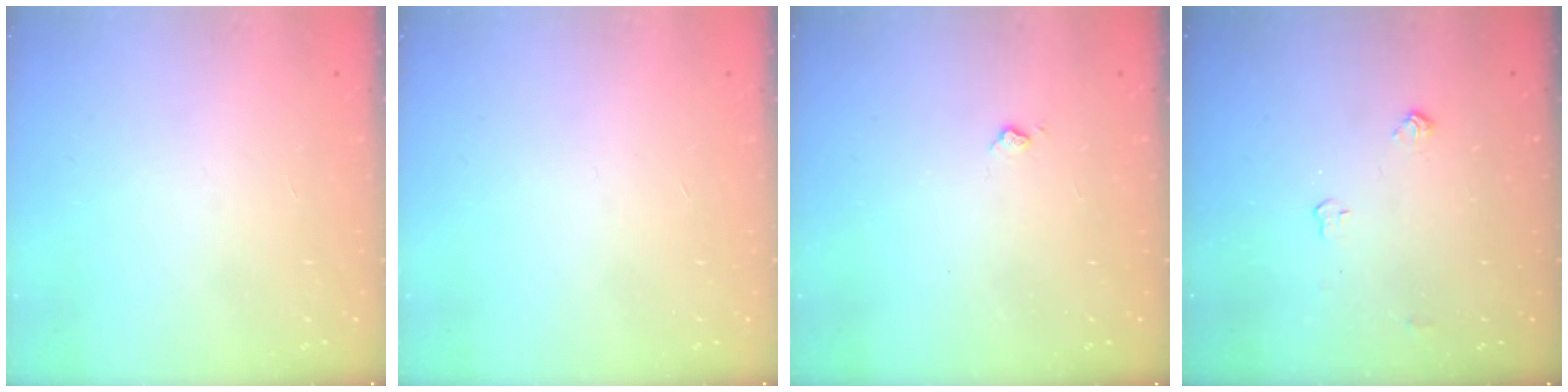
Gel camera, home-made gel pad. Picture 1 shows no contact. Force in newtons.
{"total": 0.0}
{"total": 3.4, "press": 3.4, "slide": 0.6}
{"total": 4.0, "press": 4.0, "slide": 0.6}